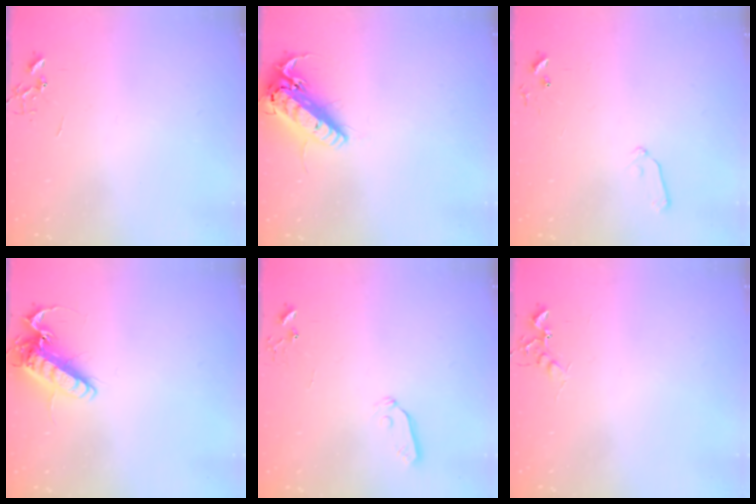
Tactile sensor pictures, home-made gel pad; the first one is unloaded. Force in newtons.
{"total": 16.5, "press": 16.3, "slide": 3.0}
{"total": 6.5, "press": 6.4, "slide": 1.0}
{"total": 14.8, "press": 14.6, "slide": 2.4}
{"total": 5.0, "press": 4.9, "slide": 0.6}
{"total": 5.8, "press": 5.7, "slide": 1.0}